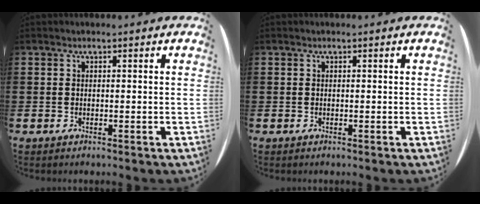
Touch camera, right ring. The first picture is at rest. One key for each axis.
{"total": 0.0}